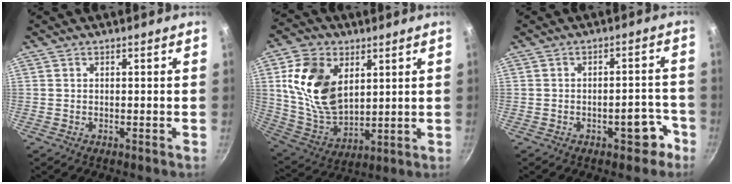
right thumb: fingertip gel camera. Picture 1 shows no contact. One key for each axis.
{"total": 17.2, "fx": 4.9, "fy": 11.3, "fz": 11.9, "tx": -0.198, "ty": -0.025, "tz": 0.104}
{"total": 5.7, "fx": -3.2, "fy": 2.9, "fz": 3.8, "tx": -0.011, "ty": 0.038, "tz": -0.032}